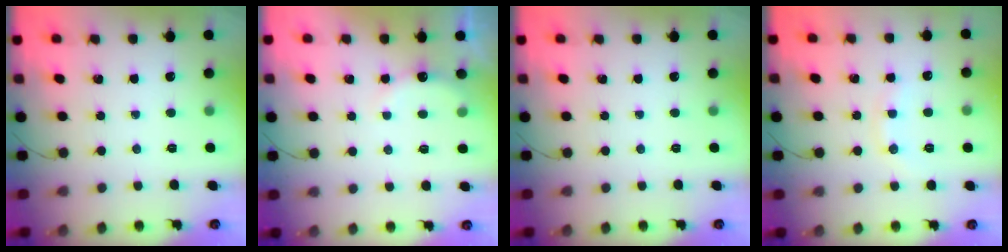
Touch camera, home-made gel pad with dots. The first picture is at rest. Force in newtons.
{"total": 6.7, "press": 6.6, "slide": 1.3}
{"total": 0.0}
{"total": 6.4, "press": 6.3, "slide": 1.1}